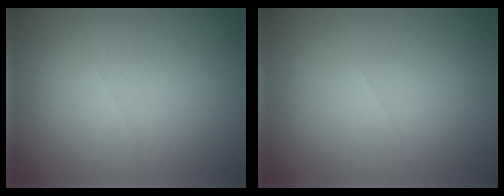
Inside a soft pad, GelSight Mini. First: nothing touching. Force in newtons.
{"total": 0.0}